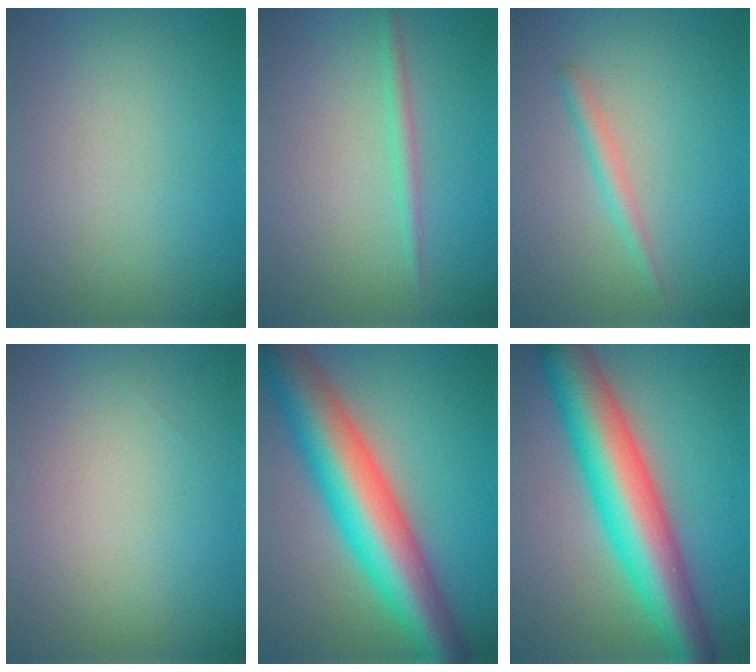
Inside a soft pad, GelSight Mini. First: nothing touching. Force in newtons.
{"total": 1.3, "press": 1.3, "slide": 0.1}
{"total": 1.5, "press": 1.5, "slide": 0.0}
{"total": 0.0}
{"total": 11.4, "press": 11.4, "slide": 0.3}
{"total": 10.4, "press": 10.4, "slide": 0.2}